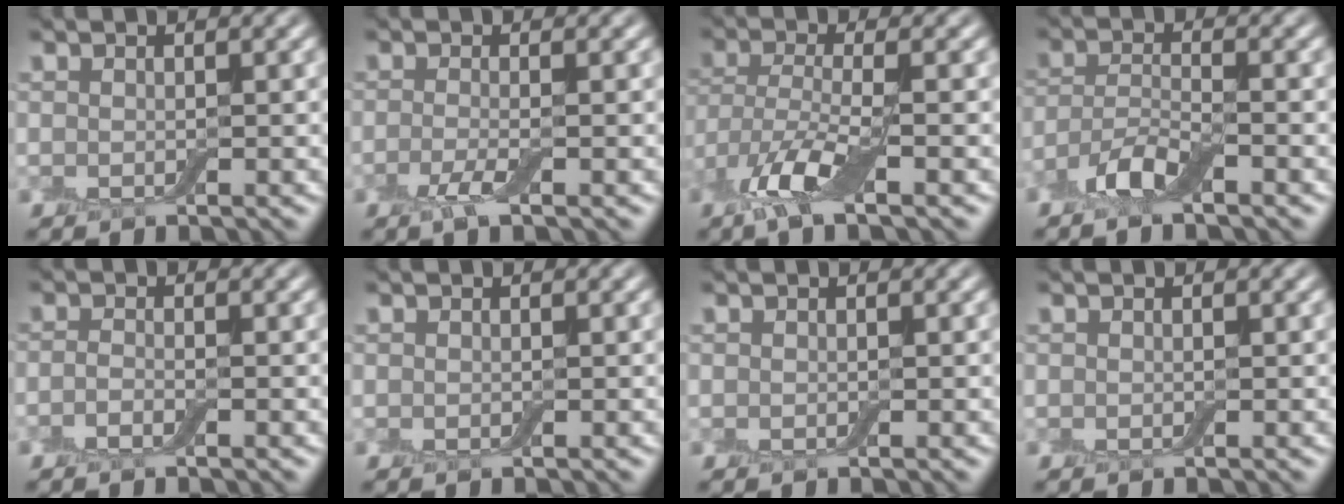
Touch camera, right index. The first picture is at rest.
{"total": 1.7, "force": [-0.8, 0.5, 1.4], "torque": [-0.030, -0.003, -0.020]}
{"total": 4.1, "force": [-2.1, 1.2, 3.3], "torque": [-0.080, -0.007, -0.048]}
{"total": 3.1, "force": [-2.4, 0.9, 1.7], "torque": [-0.037, 0.005, -0.054]}
{"total": 1.1, "force": [-0.8, 0.4, 0.6], "torque": [-0.015, 0.000, -0.019]}
{"total": 0.0}
{"total": 0.0}
{"total": 0.0}